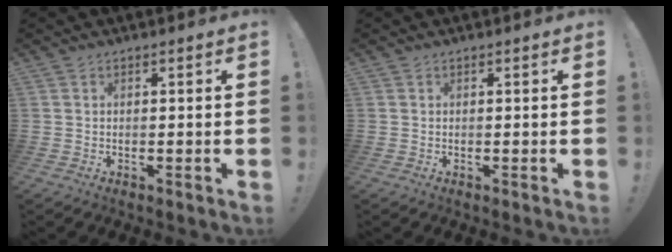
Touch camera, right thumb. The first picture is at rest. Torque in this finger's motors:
{"motor_torque": [0.01, 0.00, -0.07, 0.04, 0.02]}